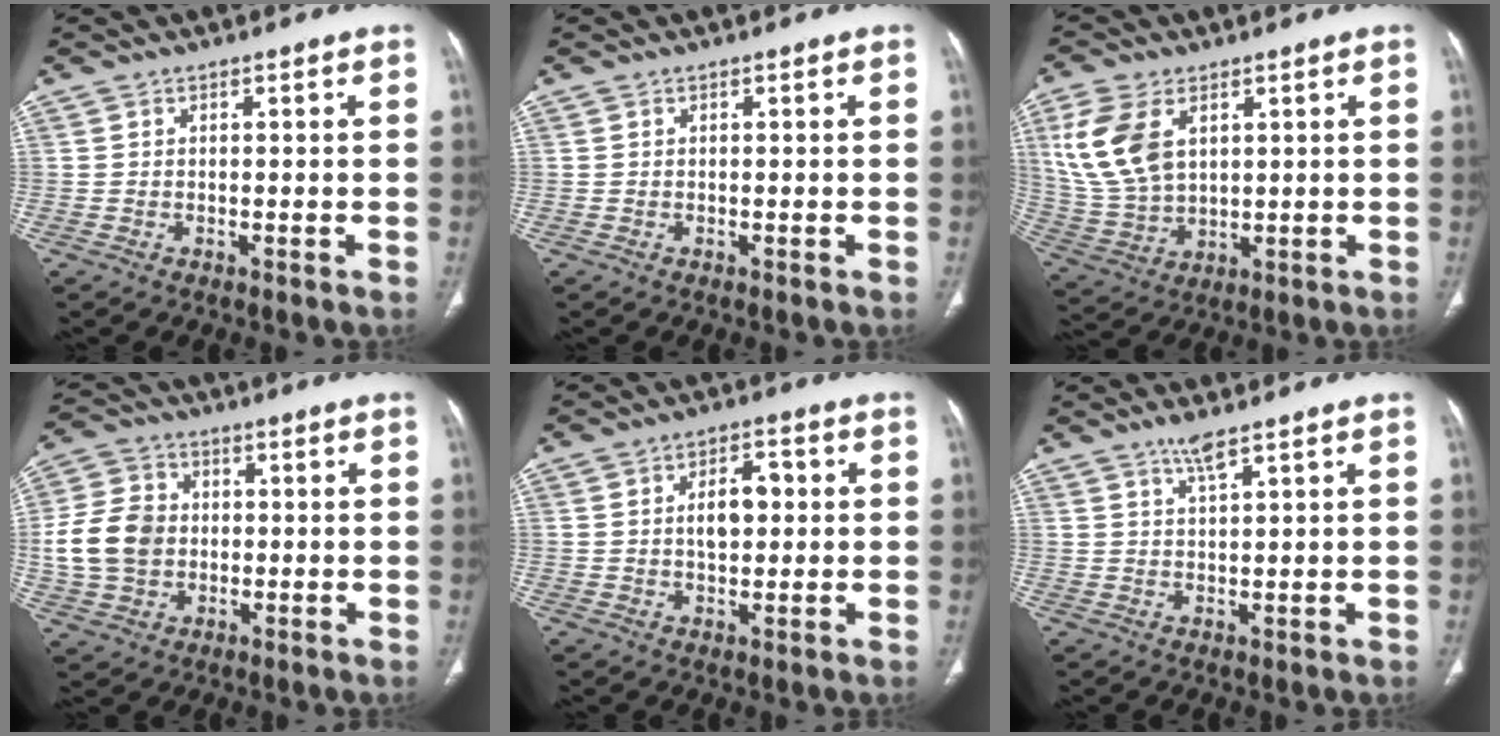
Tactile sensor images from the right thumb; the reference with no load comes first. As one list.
[{"total": 0.0}, {"total": 13.0, "force": [4.4, 8.1, 9.2], "torque": [-0.192, -0.009, 0.101]}, {"total": 11.5, "force": [-0.3, 9.5, 6.6], "torque": [-0.113, 0.015, -0.005]}, {"total": 6.7, "force": [0.7, 3.9, 5.5], "torque": [-0.072, 0.014, 0.010]}, {"total": 3.1, "force": [2.1, 0.2, 2.2], "torque": [-0.050, -0.010, 0.046]}]